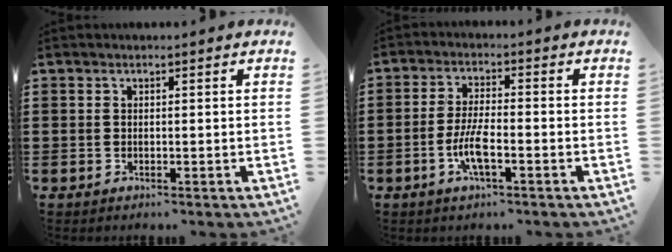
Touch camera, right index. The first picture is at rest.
{"total": 5.5, "force": [-2.0, 1.4, 4.9], "torque": [-0.110, -0.006, -0.043]}